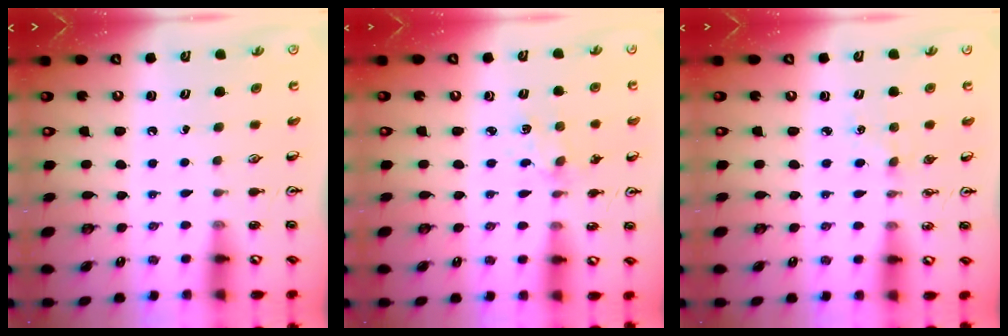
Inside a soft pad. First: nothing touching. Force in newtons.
{"total": 2.0, "press": 2.0, "slide": 0.4}
{"total": 2.5, "press": 2.5, "slide": 0.4}